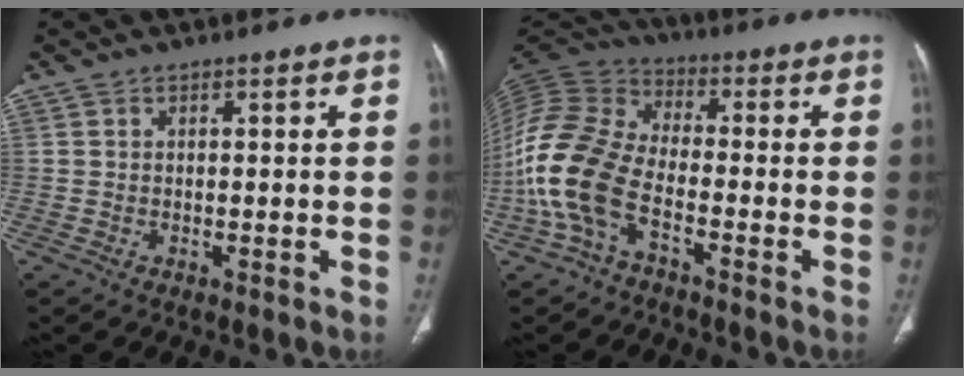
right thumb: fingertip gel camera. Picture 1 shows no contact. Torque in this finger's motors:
{"motor_torque": [0.33, 1.21, 2.08, -0.69, 0.60]}